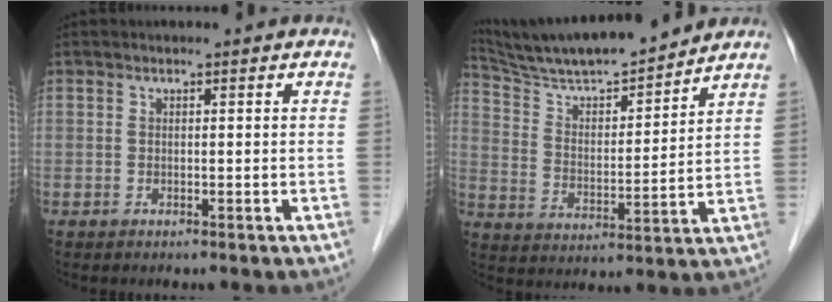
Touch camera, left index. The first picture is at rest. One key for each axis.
{"total": 16.2, "fx": 14.9, "fy": 0.9, "fz": 6.1, "tx": -0.116, "ty": 0.003, "tz": 0.256}